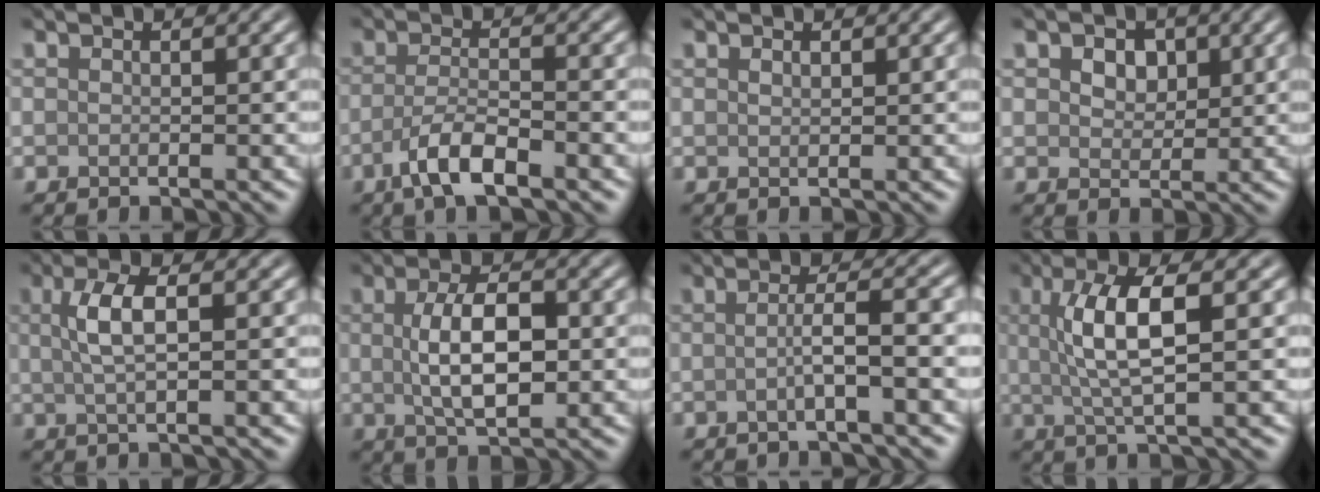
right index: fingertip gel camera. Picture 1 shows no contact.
{"total": 4.2, "force": [-2.2, 1.2, 3.4], "torque": [-0.069, 0.001, -0.046]}
{"total": 0.5, "force": [0.4, 0.2, 0.2], "torque": [-0.004, -0.003, 0.010]}
{"total": 3.1, "force": [1.3, 2.1, 1.8], "torque": [-0.029, 0.006, 0.008]}
{"total": 3.5, "force": [0.7, 1.0, 3.3], "torque": [-0.064, 0.005, 0.013]}
{"total": 5.7, "force": [0.3, 2.4, 5.1], "torque": [-0.098, 0.003, 0.006]}
{"total": 3.3, "force": [-0.4, 0.5, 3.2], "torque": [-0.050, 0.005, -0.016]}
{"total": 5.6, "force": [1.0, 1.4, 5.3], "torque": [-0.106, 0.008, 0.022]}